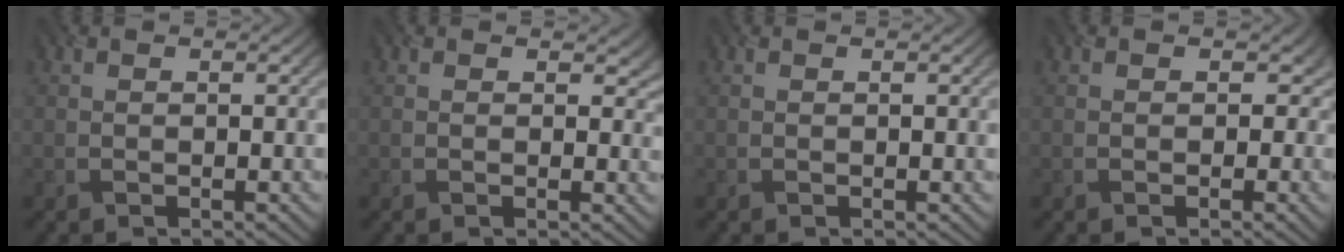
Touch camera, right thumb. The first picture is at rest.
{"total": 1.8, "force": [0.6, 1.5, 0.8], "torque": [-0.010, -0.008, 0.009]}
{"total": 0.9, "force": [0.2, 0.2, 0.8], "torque": [-0.011, 0.001, 0.003]}
{"total": 2.2, "force": [-0.6, 2.0, 0.6], "torque": [-0.009, -0.015, -0.008]}